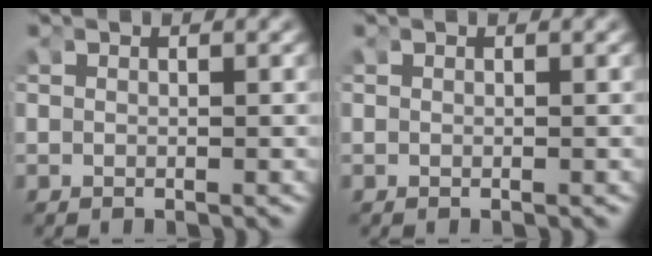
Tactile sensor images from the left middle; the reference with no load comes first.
{"total": 0.0}